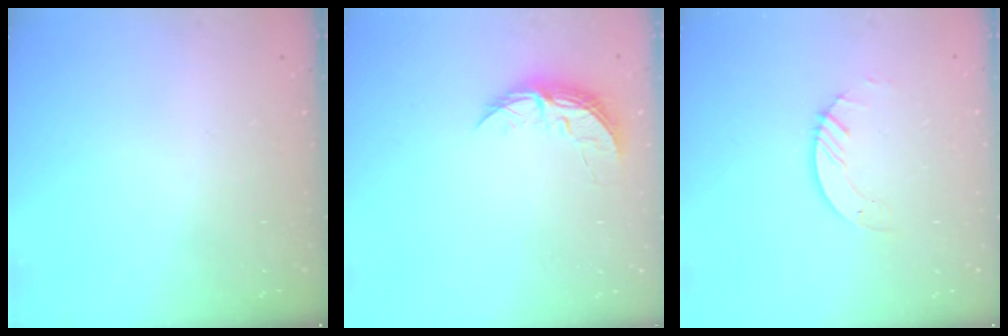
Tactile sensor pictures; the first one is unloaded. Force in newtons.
{"total": 5.9, "press": 5.9, "slide": 0.5}
{"total": 2.6, "press": 2.6, "slide": 0.3}